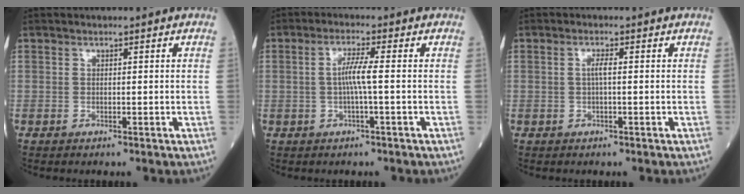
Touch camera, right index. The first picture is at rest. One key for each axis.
{"total": 3.7, "fx": -0.2, "fy": -0.3, "fz": 3.7, "tx": -0.075, "ty": 0.003, "tz": -0.003}
{"total": 1.5, "fx": 0.1, "fy": 0.1, "fz": 1.5, "tx": -0.033, "ty": 0.002, "tz": 0.001}